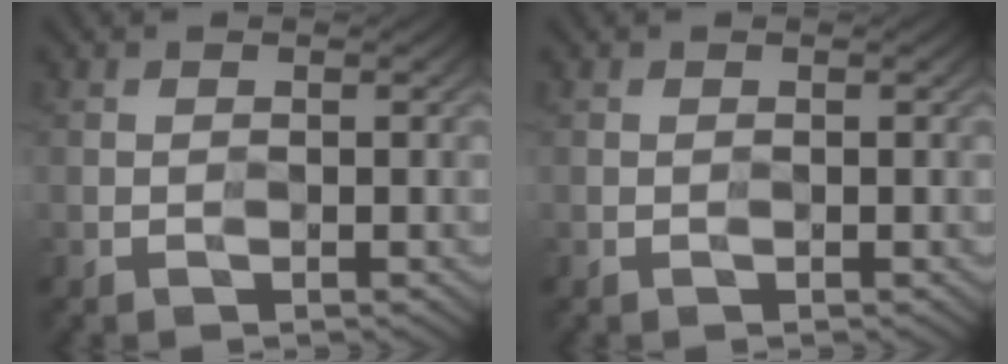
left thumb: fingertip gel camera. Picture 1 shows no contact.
{"total": 0.0}